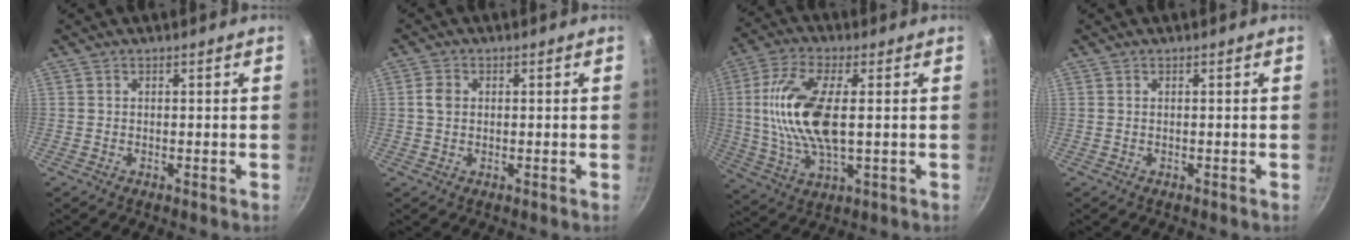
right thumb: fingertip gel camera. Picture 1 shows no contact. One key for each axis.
{"total": 2.5, "fx": 0.3, "fy": 2.0, "fz": 1.5, "tx": -0.026, "ty": 0.003, "tz": 0.003}
{"total": 15.7, "fx": 1.3, "fy": 6.5, "fz": 14.2, "tx": -0.300, "ty": -0.002, "tz": 0.028}
{"total": 0.0}